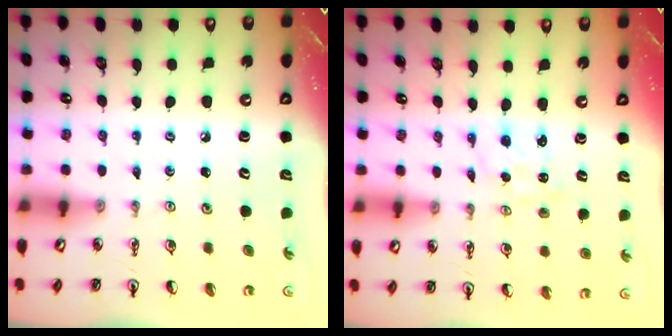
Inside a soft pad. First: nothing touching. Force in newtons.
{"total": 0.0}